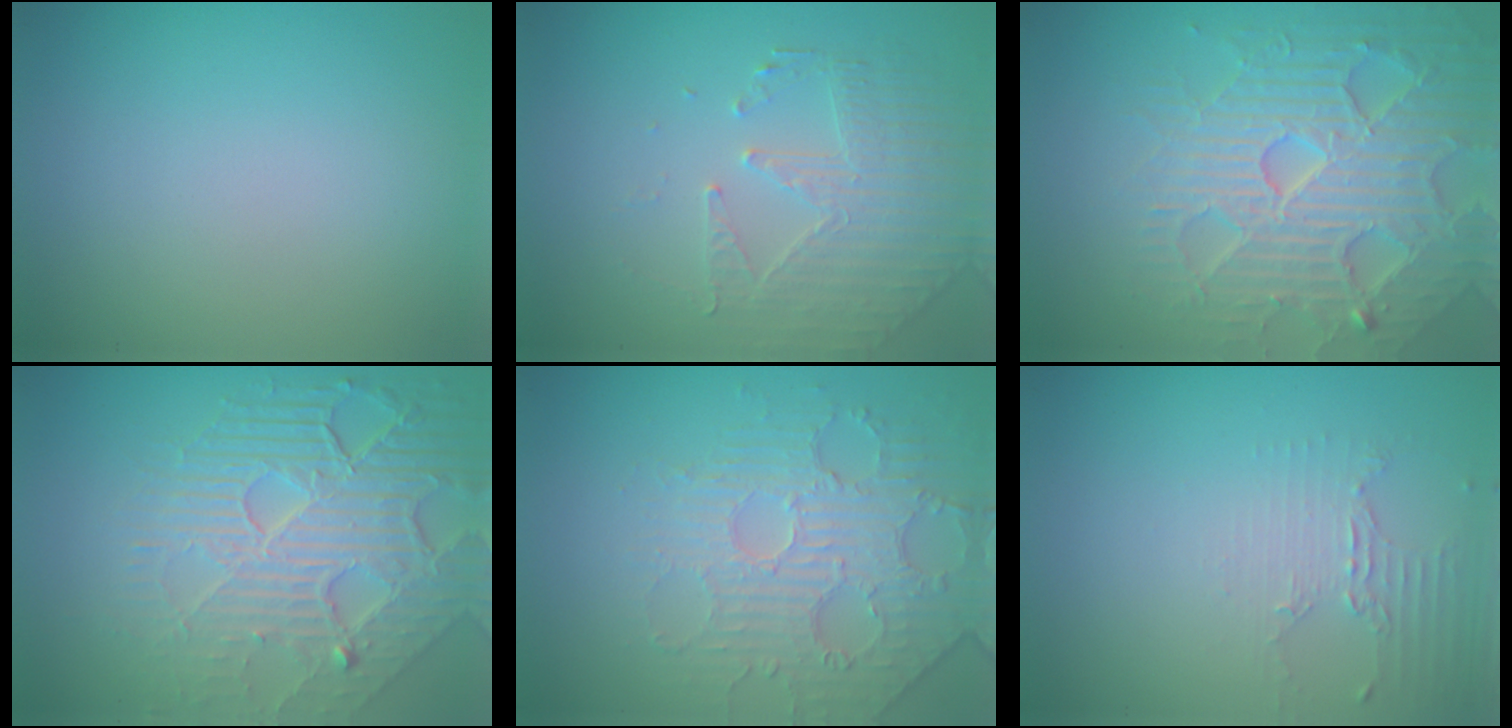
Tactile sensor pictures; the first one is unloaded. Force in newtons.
{"total": 2.5, "press": 2.2, "slide": 1.2}
{"total": 7.4, "press": 7.2, "slide": 1.4}
{"total": 8.8, "press": 5.9, "slide": 6.5}
{"total": 4.6, "press": 3.6, "slide": 2.9}
{"total": 1.9, "press": 1.4, "slide": 1.3}